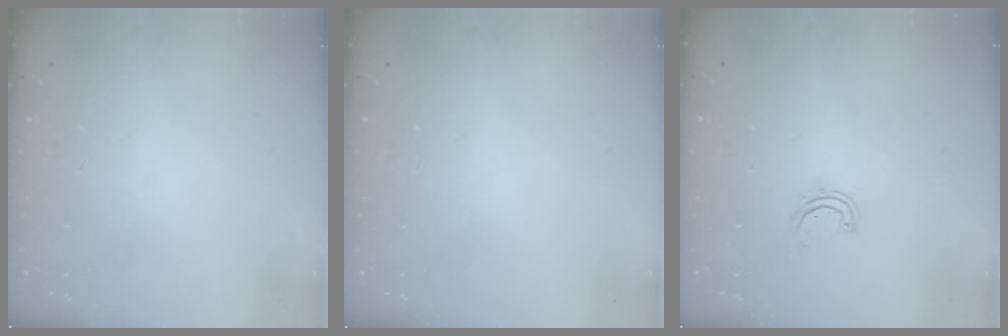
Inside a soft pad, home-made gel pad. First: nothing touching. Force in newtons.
{"total": 0.0}
{"total": 2.9, "press": 2.9, "slide": 0.3}